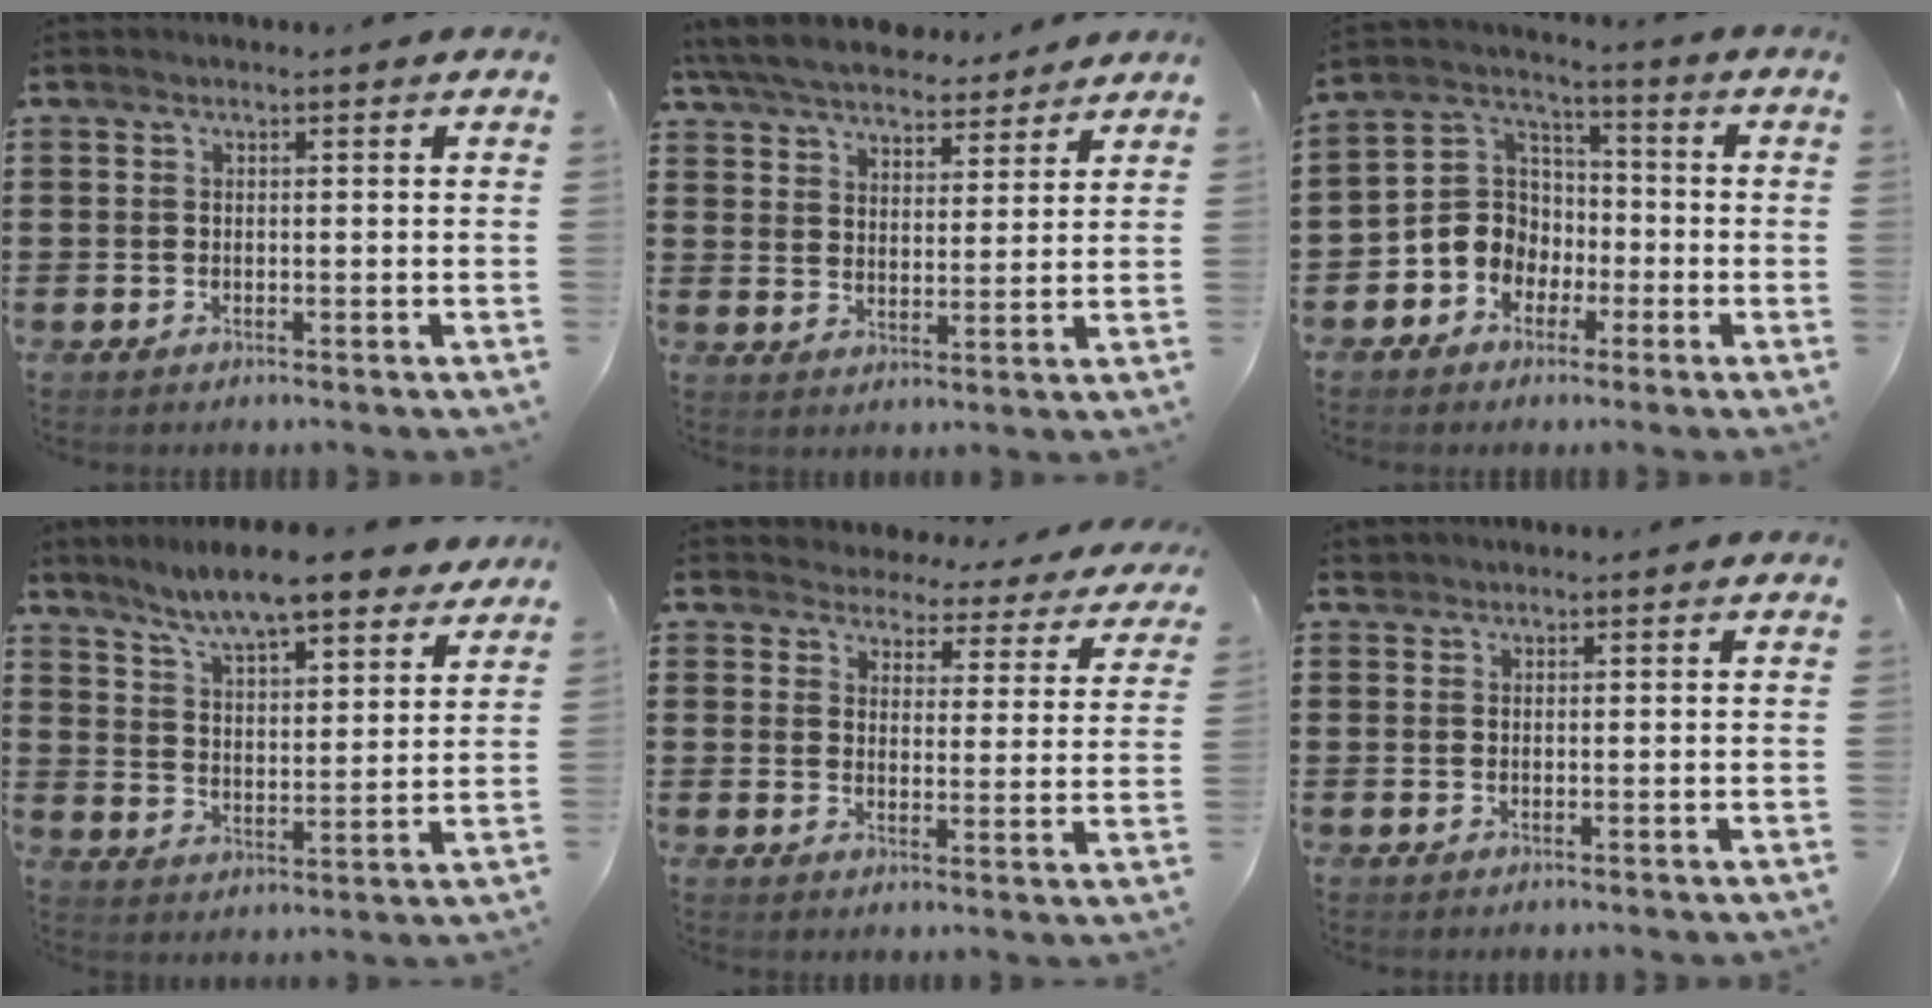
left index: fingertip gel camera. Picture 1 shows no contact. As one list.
[{"total": 6.8, "force": [6.4, 1.3, 1.7], "torque": [-0.060, -0.024, 0.117]}, {"total": 6.9, "force": [-2.0, 6.3, 2.0], "torque": [-0.083, 0.003, -0.047]}, {"total": 9.4, "force": [8.1, 0.7, 4.6], "torque": [-0.117, -0.030, 0.142]}, {"total": 3.9, "force": [3.9, 0.8, -0.1], "torque": [-0.024, -0.027, 0.064]}, {"total": 0.8, "force": [0.8, 0.4, 0.1], "torque": [-0.004, 0.002, 0.015]}]